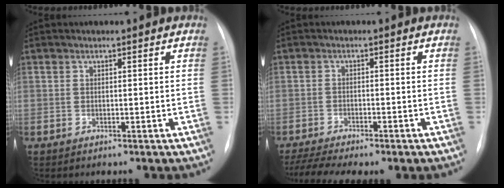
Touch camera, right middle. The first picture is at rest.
{"total": 8.2, "force": [-6.6, 1.1, 4.6], "torque": [-0.082, -0.004, -0.104]}